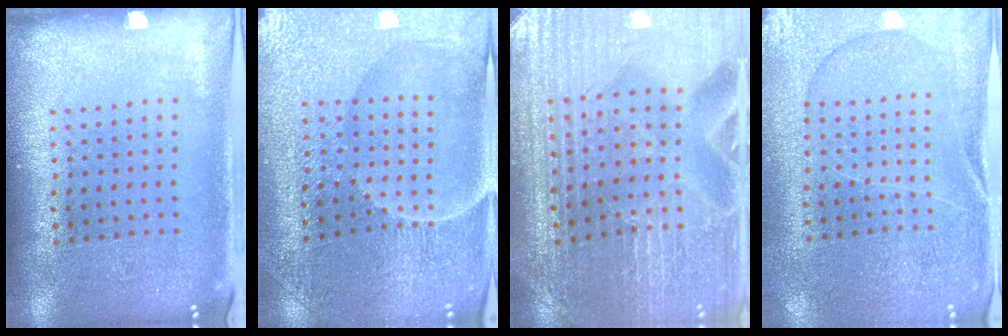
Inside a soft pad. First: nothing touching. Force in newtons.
{"total": 3.5, "press": 3.5, "slide": 0.2}
{"total": 3.4, "press": 3.3, "slide": 0.3}
{"total": 0.8, "press": 0.6, "slide": 0.5}